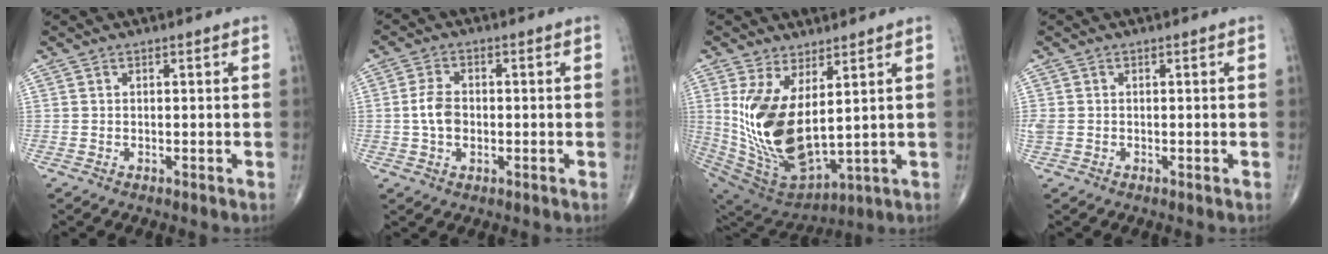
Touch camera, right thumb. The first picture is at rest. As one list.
[{"total": 5.2, "force": [-0.4, 3.4, 3.9], "torque": [-0.073, 0.007, -0.011]}, {"total": 17.7, "force": [3.3, 8.5, 15.2], "torque": [-0.300, -0.041, 0.089]}, {"total": 1.8, "force": [-0.1, 1.5, 1.1], "torque": [-0.039, 0.004, 0.001]}]